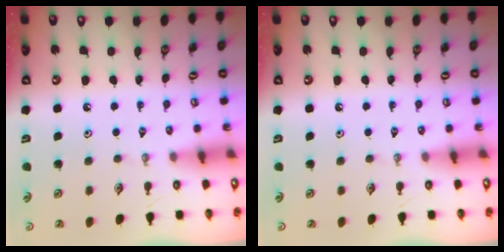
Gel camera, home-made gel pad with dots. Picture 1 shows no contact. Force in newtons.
{"total": 0.0}